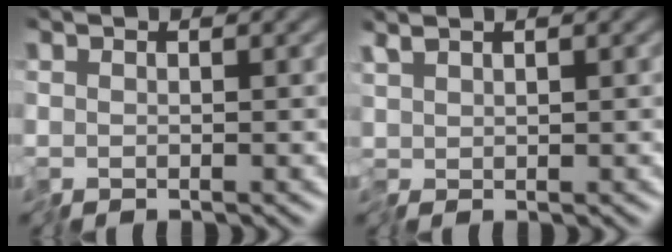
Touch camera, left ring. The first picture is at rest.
{"total": 1.1, "force": [1.0, 0.2, 0.4], "torque": [-0.014, 0.006, 0.022]}